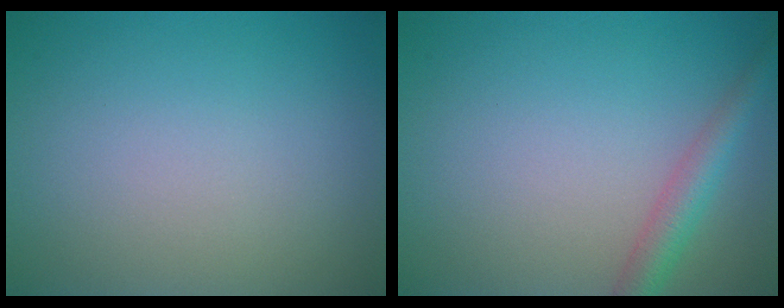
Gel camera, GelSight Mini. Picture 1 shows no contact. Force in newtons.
{"total": 2.8, "press": 2.8, "slide": 0.1}